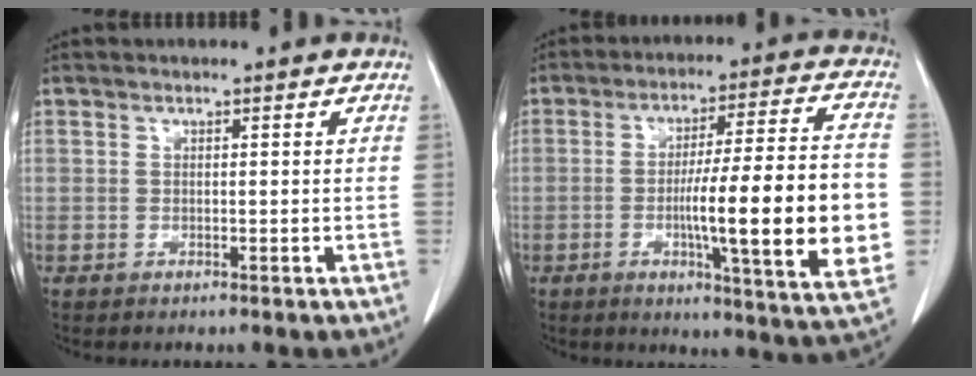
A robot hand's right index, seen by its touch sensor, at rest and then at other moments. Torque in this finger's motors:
{"motor_torque": [2.14, 0.00, 1.05, 0.21]}